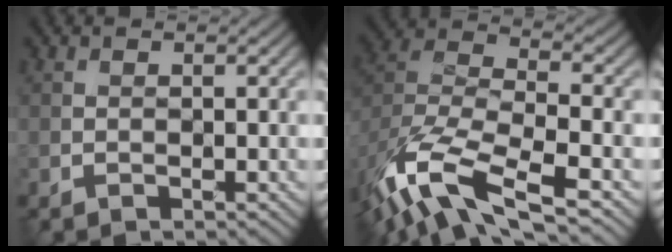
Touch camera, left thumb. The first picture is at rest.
{"total": 13.1, "force": [-8.8, 4.6, 8.6], "torque": [-0.201, -0.017, -0.158]}